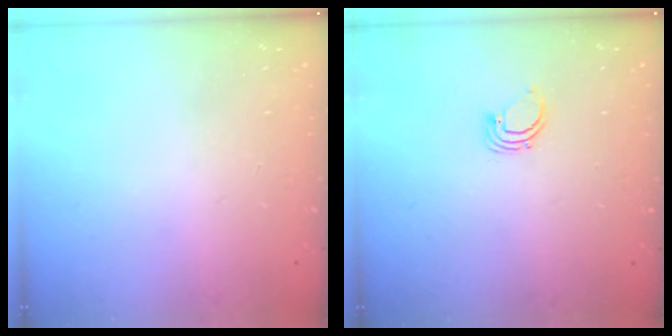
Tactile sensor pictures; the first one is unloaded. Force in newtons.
{"total": 2.5, "press": 2.5, "slide": 0.1}